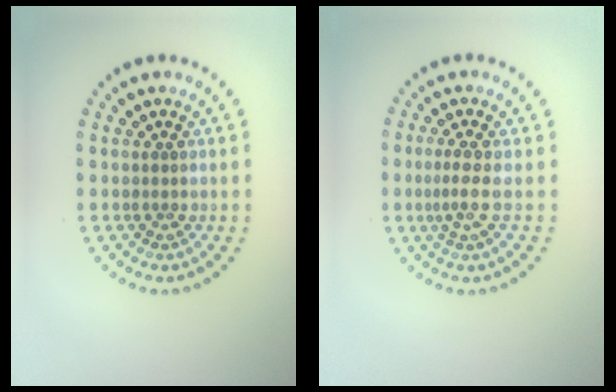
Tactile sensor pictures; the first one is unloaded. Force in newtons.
{"total": 2.1, "press": 1.4, "slide": 1.6}